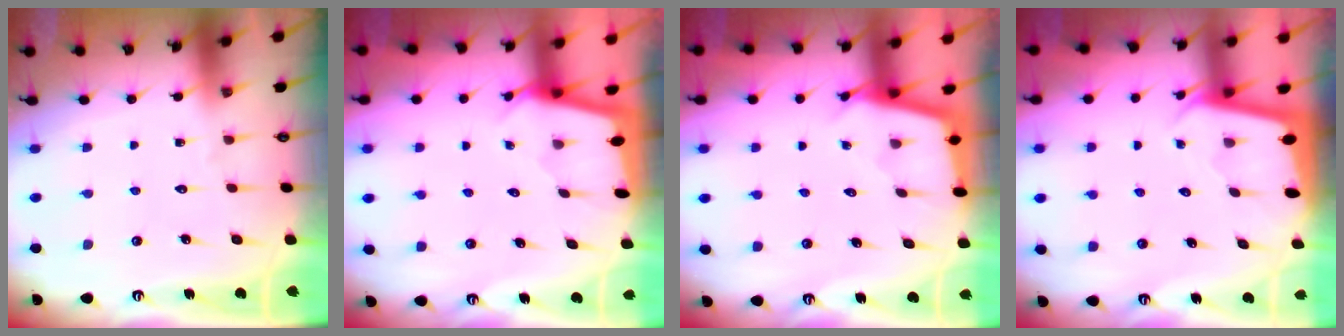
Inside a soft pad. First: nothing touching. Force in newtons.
{"total": 1.7, "press": 1.6, "slide": 0.3}
{"total": 2.4, "press": 2.4, "slide": 0.2}
{"total": 1.9, "press": 1.9, "slide": 0.1}